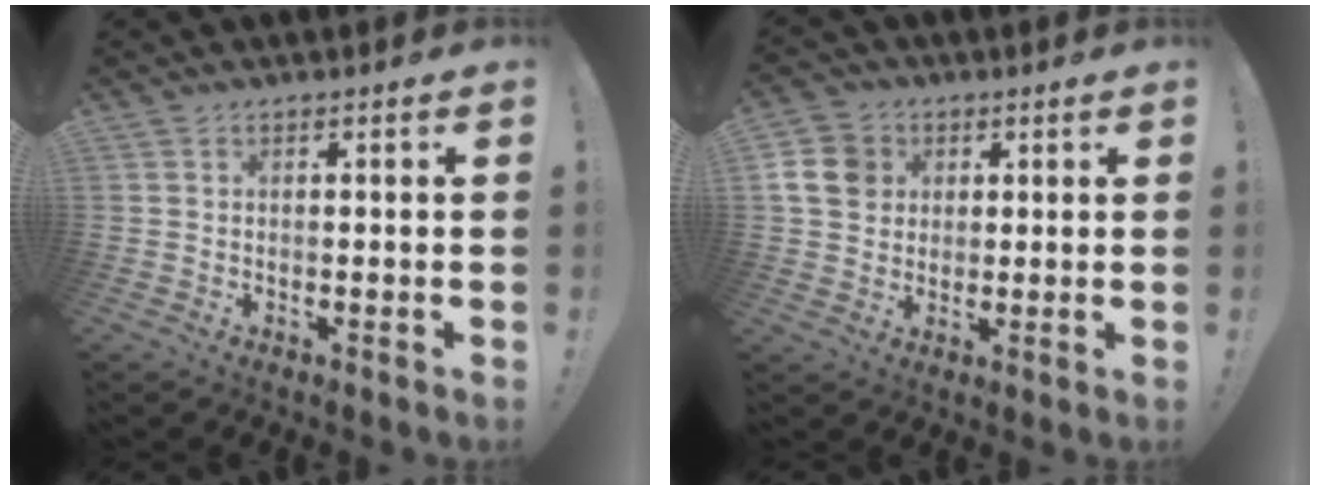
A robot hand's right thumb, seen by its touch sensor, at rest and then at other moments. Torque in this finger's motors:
{"motor_torque": [0.00, 0.00, 0.04, 0.02, 0.00]}